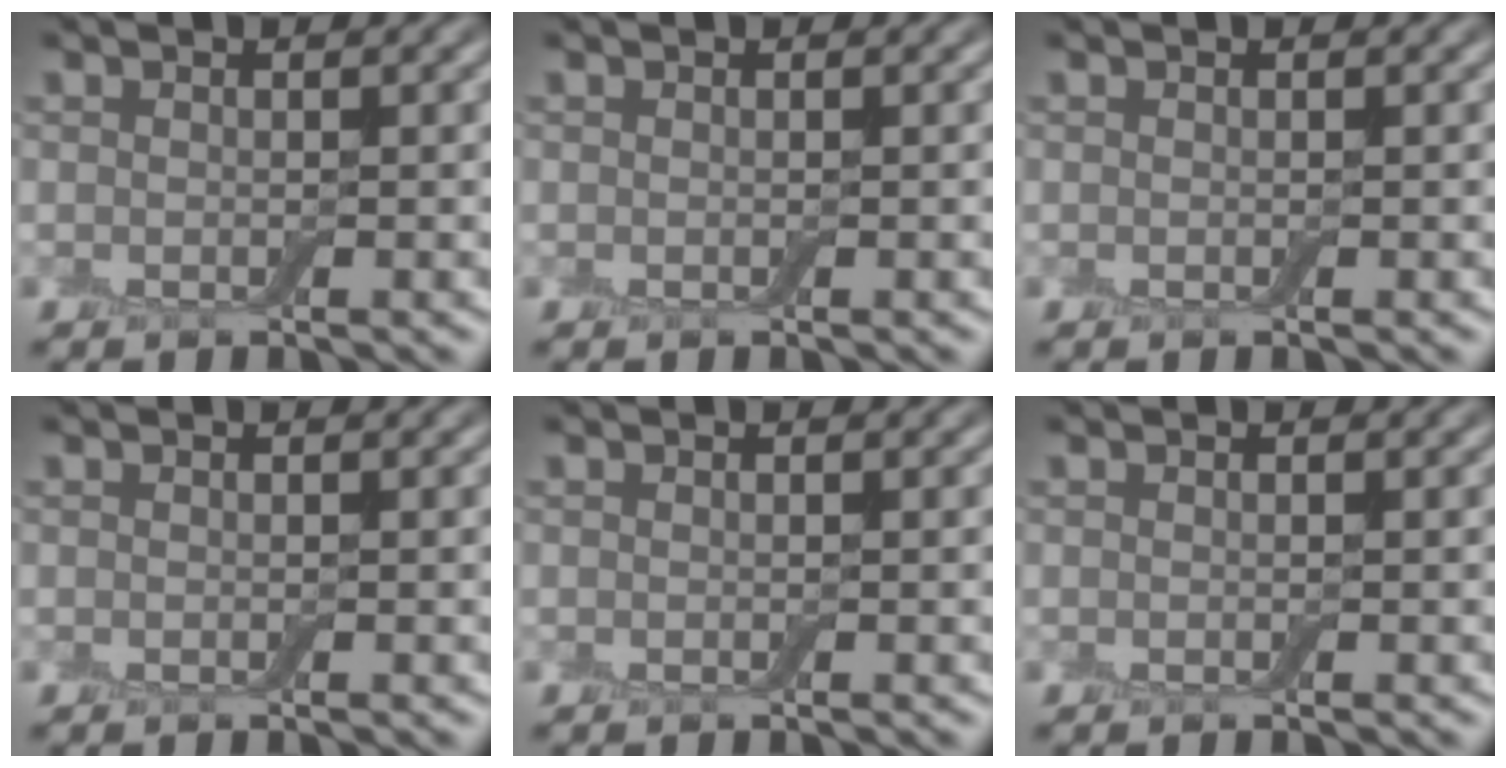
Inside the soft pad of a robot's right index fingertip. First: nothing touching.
{"total": 0.0}
{"total": 0.0}
{"total": 0.0}
{"total": 0.0}
{"total": 0.0}